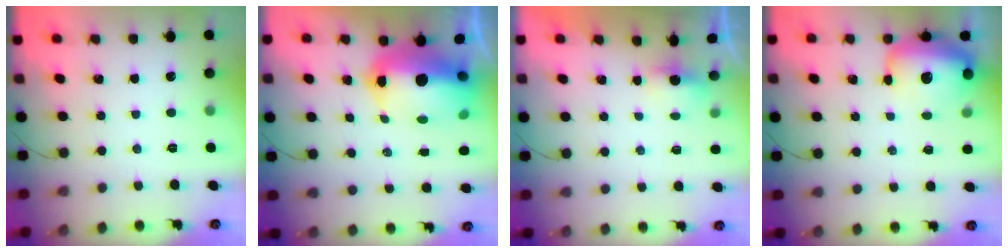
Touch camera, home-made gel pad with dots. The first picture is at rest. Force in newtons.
{"total": 17.4, "press": 17.0, "slide": 3.7}
{"total": 2.7, "press": 2.6, "slide": 0.7}
{"total": 22.4, "press": 19.2, "slide": 11.5}